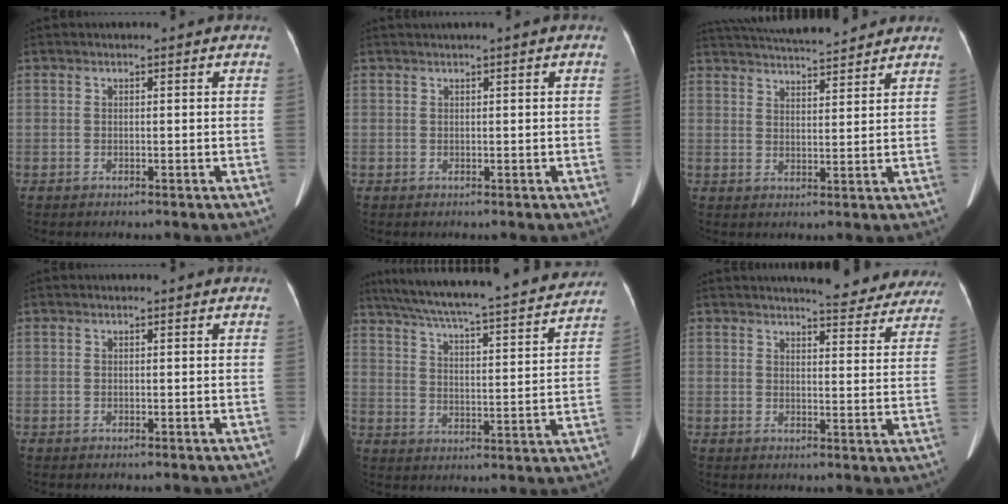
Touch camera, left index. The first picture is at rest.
{"total": 0.7, "force": [0.5, 0.0, 0.5], "torque": [-0.009, 0.019, 0.016]}
{"total": 14.7, "force": [13.4, 2.3, 5.5], "torque": [-0.099, 0.032, 0.204]}
{"total": 0.0}
{"total": 25.2, "force": [22.5, 1.9, 11.2], "torque": [-0.188, -0.009, 0.305]}
{"total": 13.6, "force": [12.6, 3.3, 3.7], "torque": [-0.015, -0.017, 0.127]}